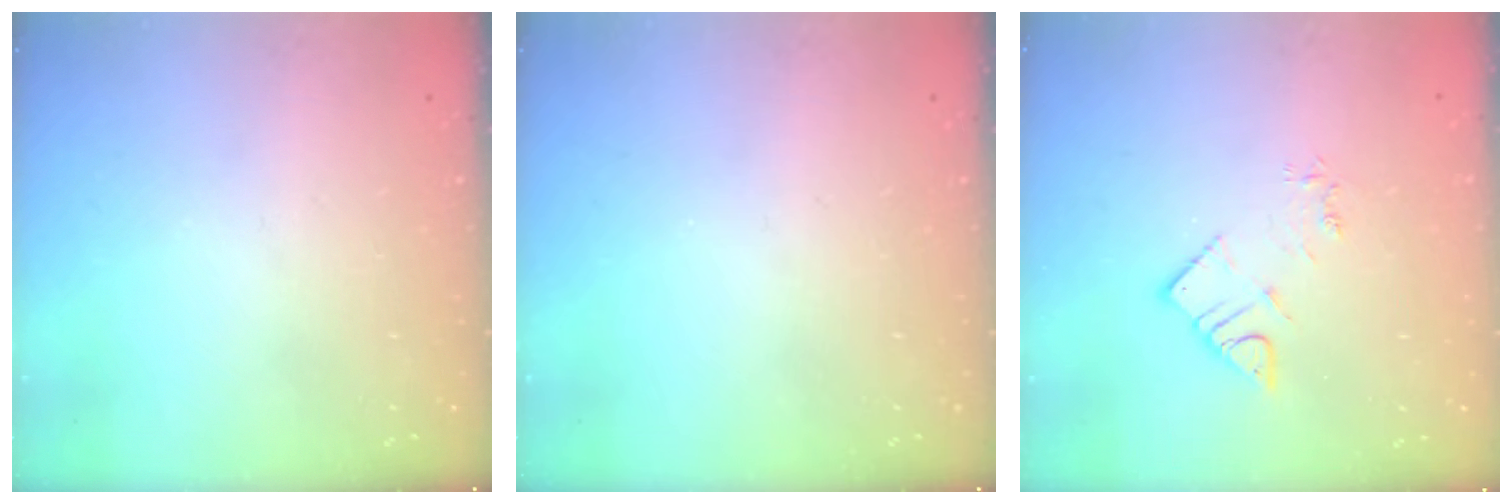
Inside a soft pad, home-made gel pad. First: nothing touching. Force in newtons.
{"total": 0.0}
{"total": 4.9, "press": 4.9, "slide": 0.2}